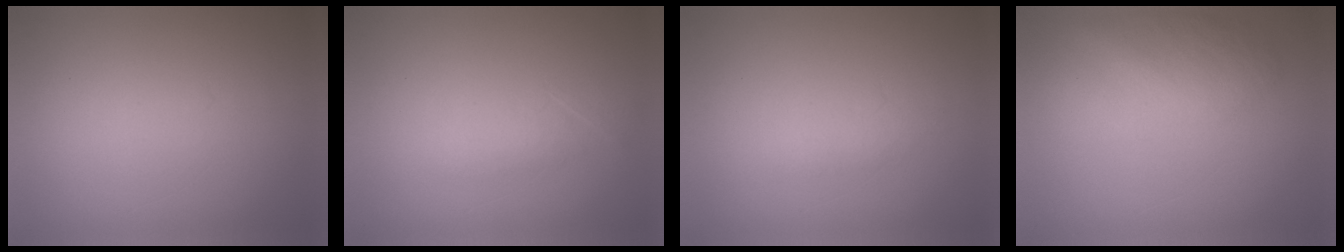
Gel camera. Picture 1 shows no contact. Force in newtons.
{"total": 1.8}
{"total": 1.2}
{"total": 5.6}